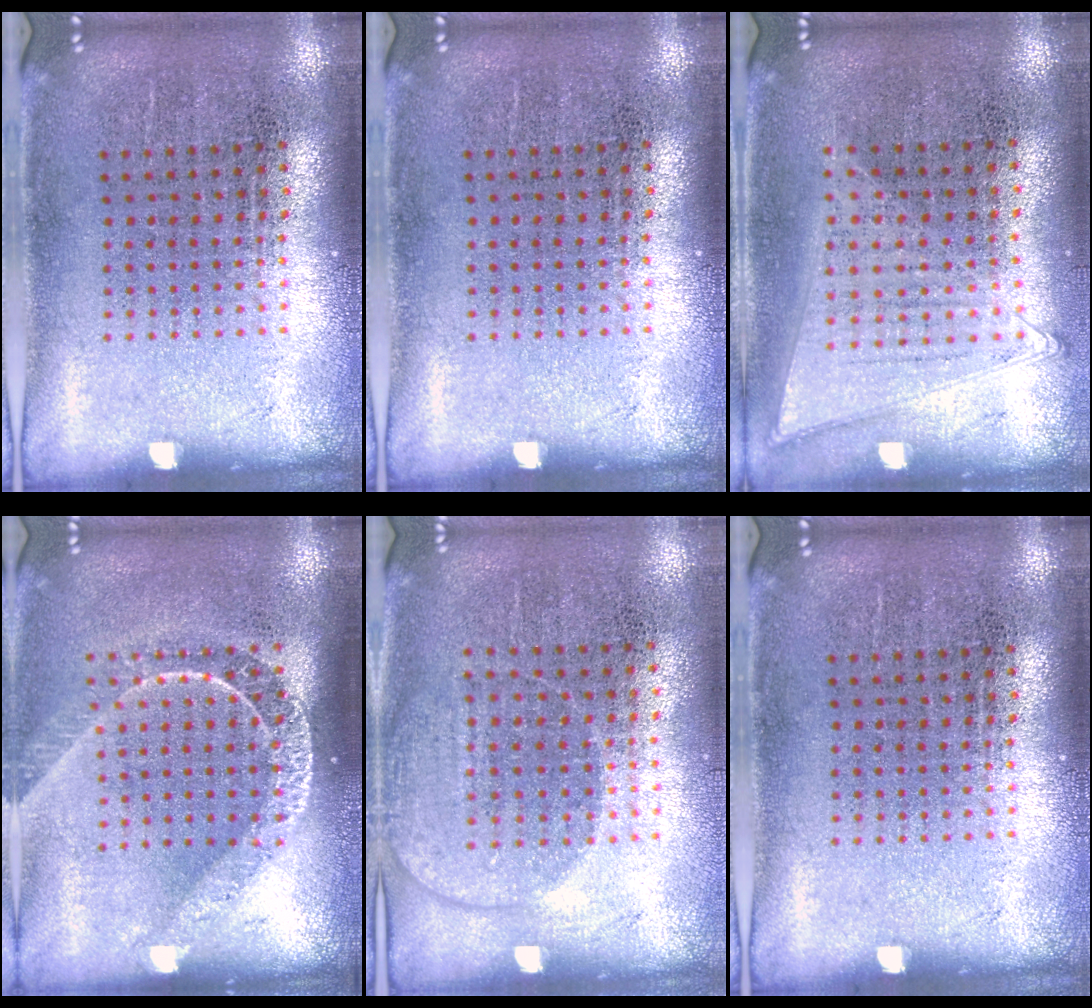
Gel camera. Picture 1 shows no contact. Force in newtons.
{"total": 0.0}
{"total": 1.1, "press": 1.0, "slide": 0.3}
{"total": 1.8, "press": 1.5, "slide": 1.0}
{"total": 1.4, "press": 1.2, "slide": 0.7}
{"total": 0.0}